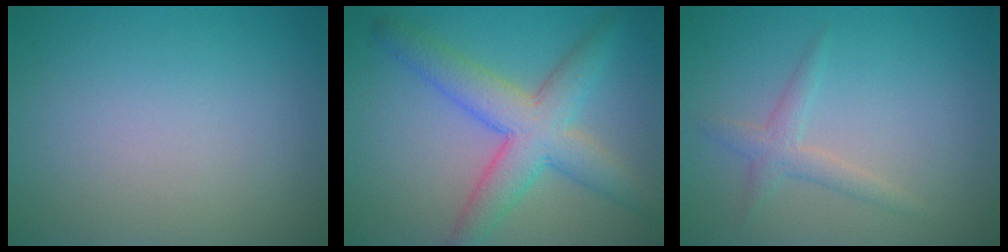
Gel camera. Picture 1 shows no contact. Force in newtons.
{"total": 6.4, "press": 6.4, "slide": 0.2}
{"total": 1.9, "press": 1.9, "slide": 0.1}